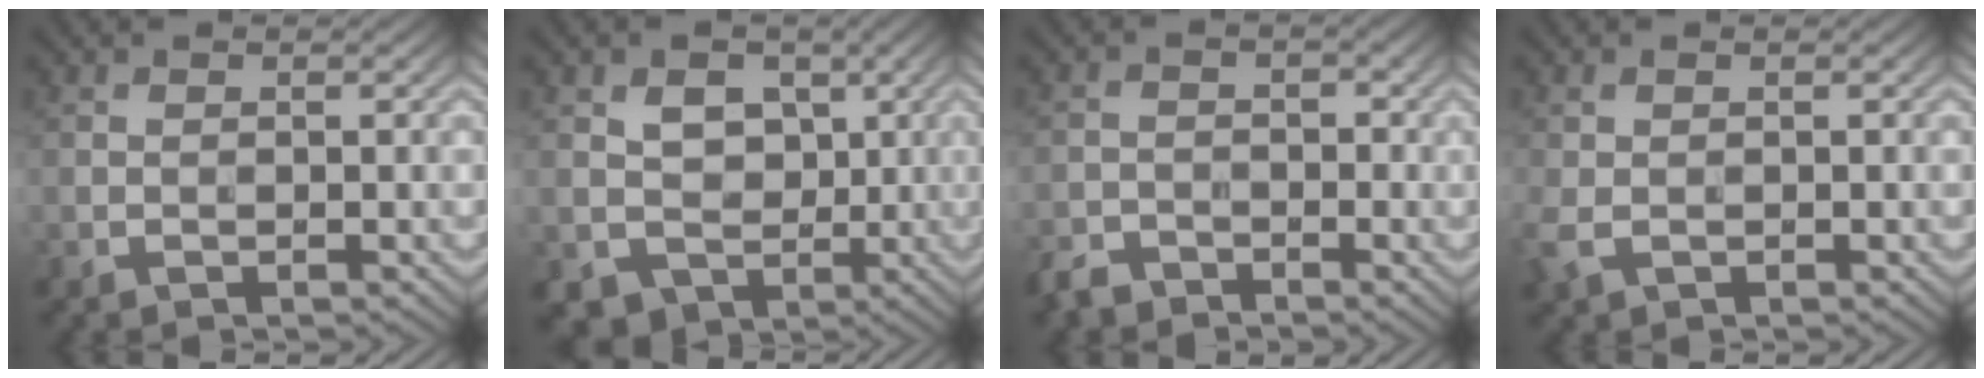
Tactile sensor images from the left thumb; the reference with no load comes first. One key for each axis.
{"total": 5.8, "fx": 0.2, "fy": 5.0, "fz": 2.9, "tx": -0.054, "ty": -0.007, "tz": -0.001}
{"total": 3.0, "fx": -2.4, "fy": 1.6, "fz": 0.8, "tx": -0.014, "ty": 0.000, "tz": -0.058}
{"total": 2.9, "fx": -0.7, "fy": 1.9, "fz": 2.1, "tx": -0.068, "ty": -0.006, "tz": -0.015}